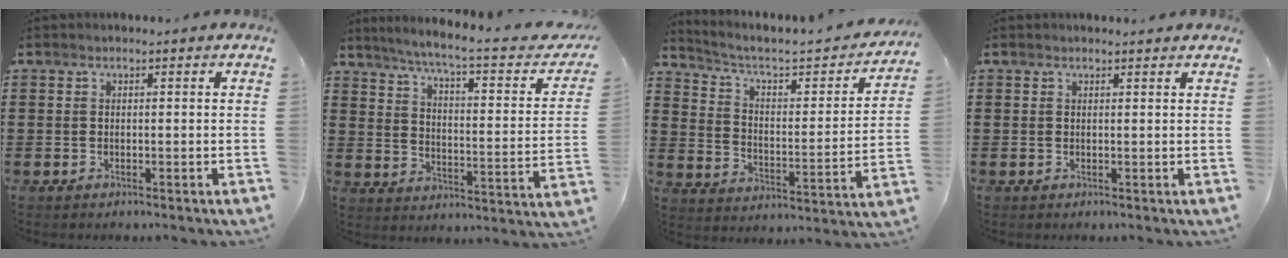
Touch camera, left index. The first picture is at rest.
{"total": 6.0, "force": [4.5, -0.1, 3.9], "torque": [-0.087, -0.038, 0.067]}
{"total": 4.0, "force": [2.9, 1.2, 2.5], "torque": [-0.069, -0.029, 0.038]}
{"total": 0.7, "force": [0.7, 0.0, 0.2], "torque": [-0.006, -0.001, 0.014]}